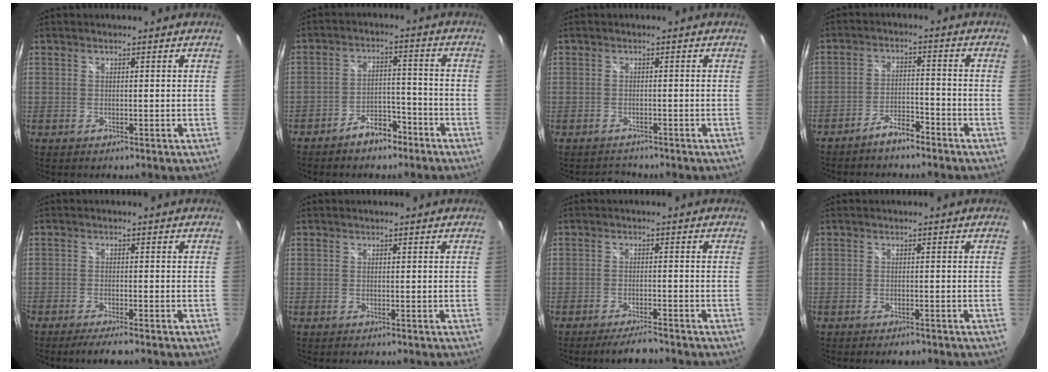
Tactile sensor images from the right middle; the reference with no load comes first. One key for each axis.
{"total": 6.7, "fx": -5.1, "fy": 3.2, "fz": 2.9, "tx": -0.059, "ty": 0.022, "tz": -0.071}
{"total": 1.7, "fx": -1.6, "fy": 0.5, "fz": -0.4, "tx": 0.000, "ty": 0.006, "tz": -0.028}
{"total": 4.9, "fx": -4.1, "fy": 1.3, "fz": 2.2, "tx": -0.058, "ty": 0.008, "tz": -0.070}
{"total": 3.8, "fx": -3.2, "fy": 0.0, "fz": 2.1, "tx": -0.051, "ty": -0.010, "tz": -0.056}
{"total": 0.0}
{"total": 4.4, "fx": -3.9, "fy": 0.2, "fz": 2.1, "tx": -0.051, "ty": -0.008, "tz": -0.068}
{"total": 2.4, "fx": -1.9, "fy": 0.8, "fz": 1.2, "tx": -0.024, "ty": -0.010, "tz": -0.028}